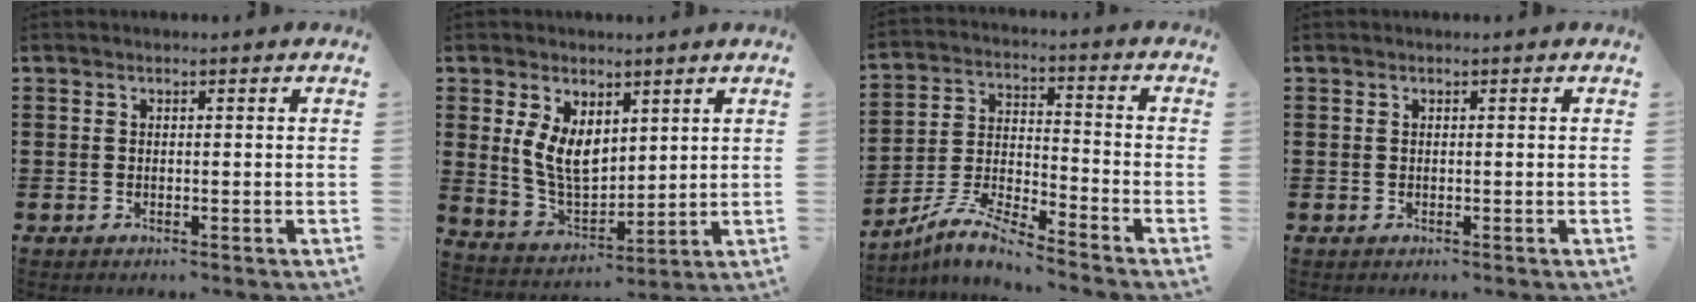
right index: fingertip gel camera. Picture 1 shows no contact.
{"total": 7.3, "force": [2.9, 4.5, 4.9], "torque": [-0.113, -0.004, 0.056]}
{"total": 7.1, "force": [-6.5, 0.5, 2.6], "torque": [-0.066, 0.000, -0.131]}
{"total": 0.0}